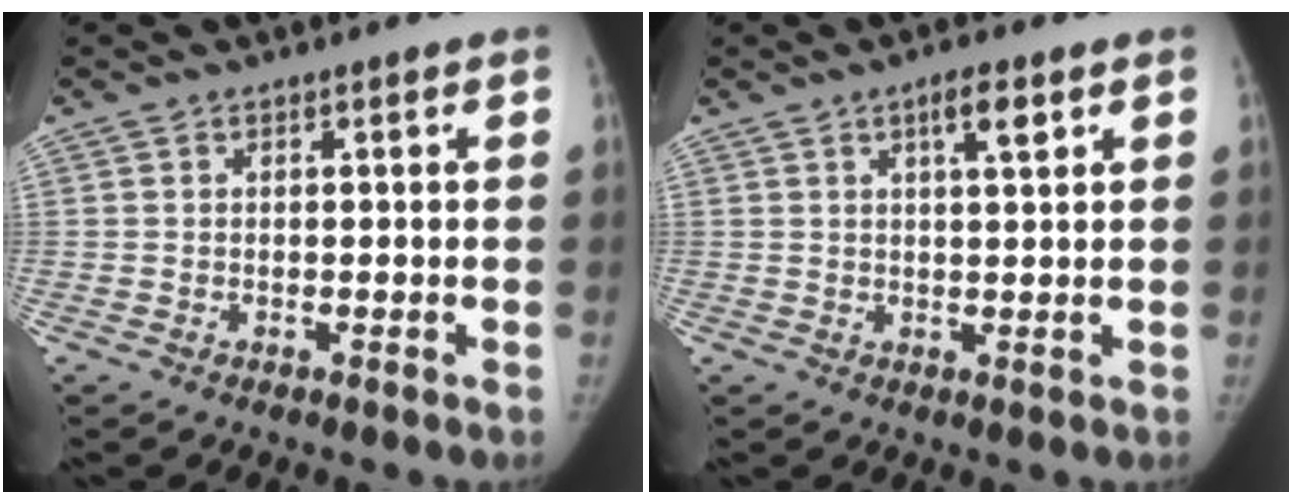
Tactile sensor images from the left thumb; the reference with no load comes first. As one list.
[{"total": 3.8, "force": [1.9, 0.9, 3.2], "torque": [-0.049, -0.005, 0.031]}]